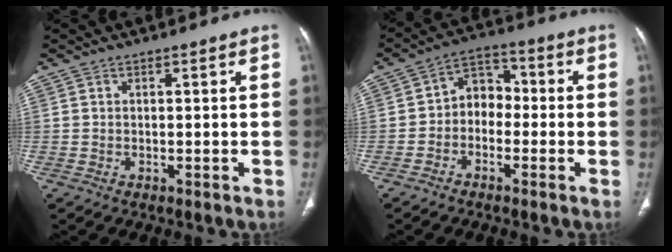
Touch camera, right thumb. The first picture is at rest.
{"total": 6.7, "force": [-1.4, 5.2, 3.9], "torque": [-0.031, 0.036, -0.043]}